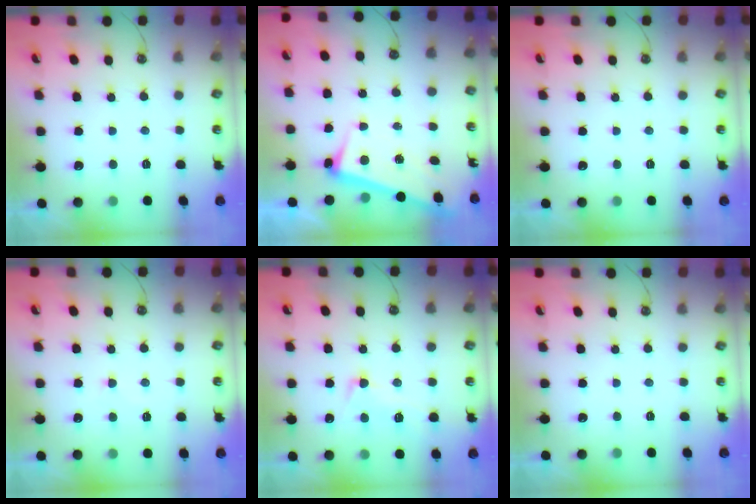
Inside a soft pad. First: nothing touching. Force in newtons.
{"total": 2.6, "press": 2.5, "slide": 0.7}
{"total": 0.0}
{"total": 0.9, "press": 0.5, "slide": 0.7}
{"total": 3.9, "press": 3.6, "slide": 1.3}
{"total": 0.0}